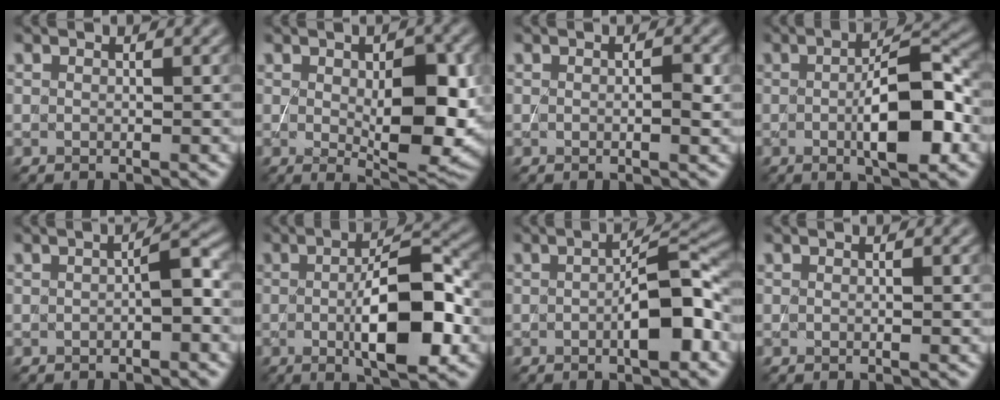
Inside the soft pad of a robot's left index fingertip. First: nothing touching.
{"total": 7.7, "force": [-0.2, 3.1, 7.1], "torque": [-0.108, -0.010, 0.007]}
{"total": 1.1, "force": [0.0, 0.2, 1.1], "torque": [-0.017, -0.001, 0.000]}
{"total": 7.5, "force": [-1.0, 2.1, 7.1], "torque": [-0.112, 0.001, -0.014]}
{"total": 2.1, "force": [-0.3, 0.3, 2.0], "torque": [-0.034, 0.010, -0.004]}
{"total": 8.5, "force": [-1.0, 2.5, 8.1], "torque": [-0.125, 0.001, -0.015]}
{"total": 5.7, "force": [-1.1, 1.5, 5.4], "torque": [-0.083, 0.009, -0.018]}
{"total": 0.0}